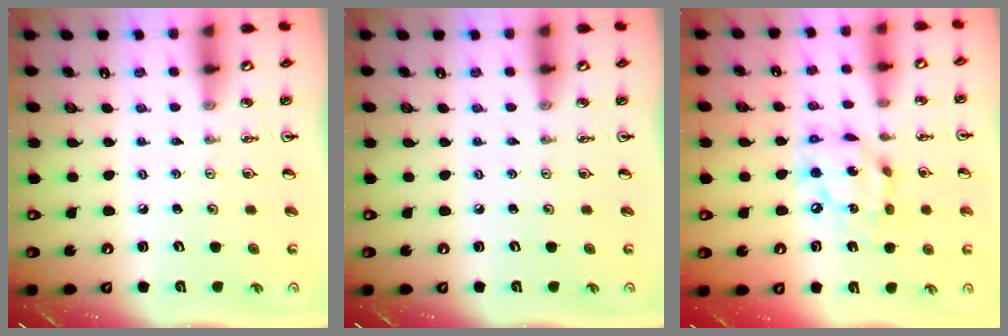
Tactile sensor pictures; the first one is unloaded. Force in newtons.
{"total": 0.0}
{"total": 13.1, "press": 13.1, "slide": 1.4}